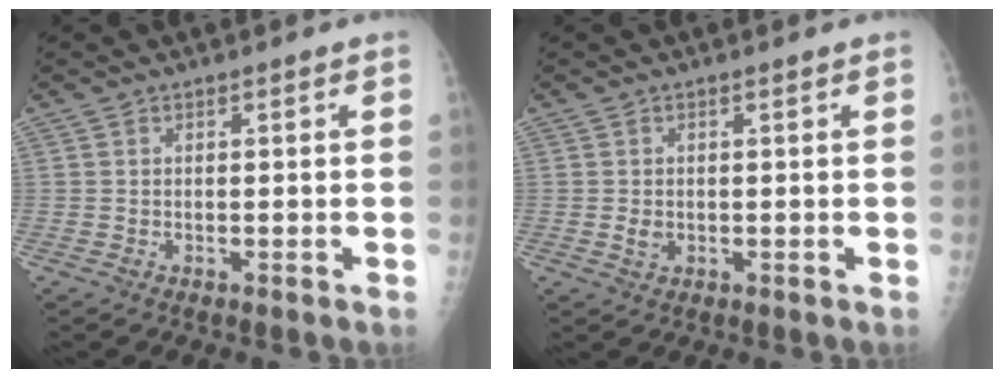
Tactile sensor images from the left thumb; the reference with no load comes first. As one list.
[{"total": 1.6, "force": [0.0, 1.2, 1.1], "torque": [-0.016, -0.001, 0.003]}]